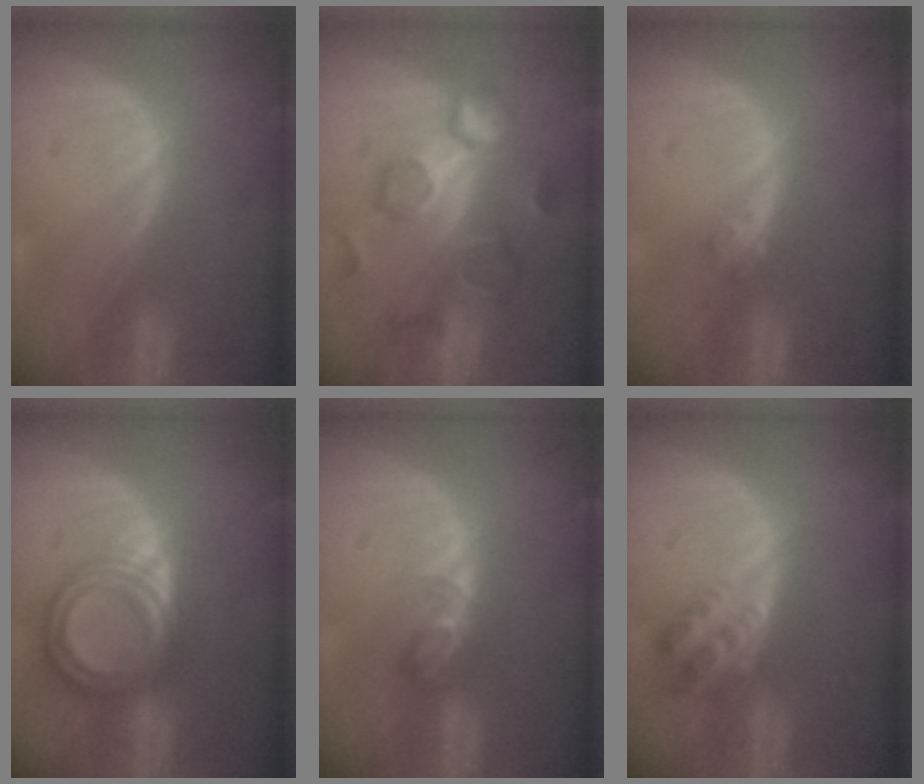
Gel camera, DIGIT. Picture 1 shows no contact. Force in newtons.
{"total": 10.6, "press": 9.3, "slide": 5.0}
{"total": 1.6, "press": 1.4, "slide": 0.8}
{"total": 8.0, "press": 8.0, "slide": 0.5}
{"total": 3.5, "press": 3.5, "slide": 0.4}
{"total": 4.6, "press": 4.0, "slide": 2.3}